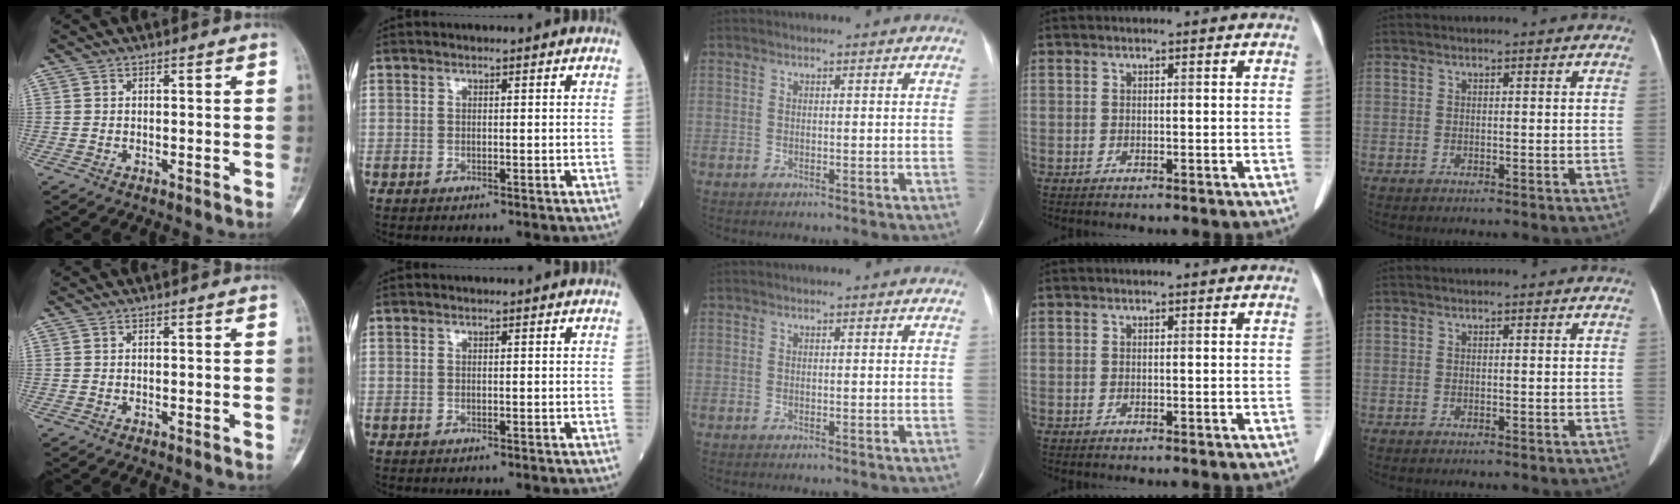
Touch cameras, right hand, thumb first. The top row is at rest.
{}